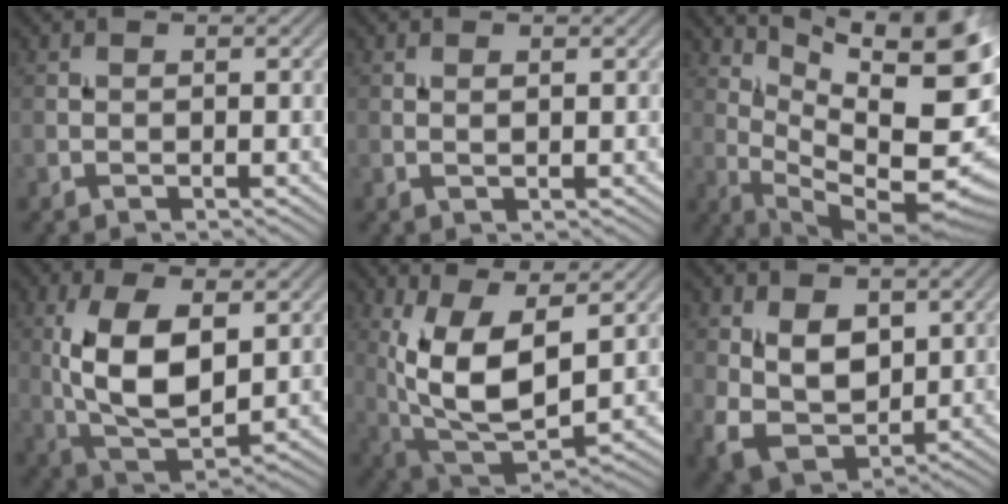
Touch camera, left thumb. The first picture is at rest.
{"total": 0.8, "force": [0.5, 0.1, 0.7], "torque": [-0.013, 0.001, 0.009]}
{"total": 17.4, "force": [6.2, 5.6, 15.3], "torque": [-0.215, 0.015, 0.118]}
{"total": 10.1, "force": [1.9, 4.8, 8.8], "torque": [-0.184, -0.003, 0.036]}
{"total": 12.9, "force": [3.1, 5.7, 11.1], "torque": [-0.235, -0.009, 0.063]}
{"total": 7.1, "force": [2.0, 4.7, 4.9], "torque": [-0.114, -0.014, 0.043]}